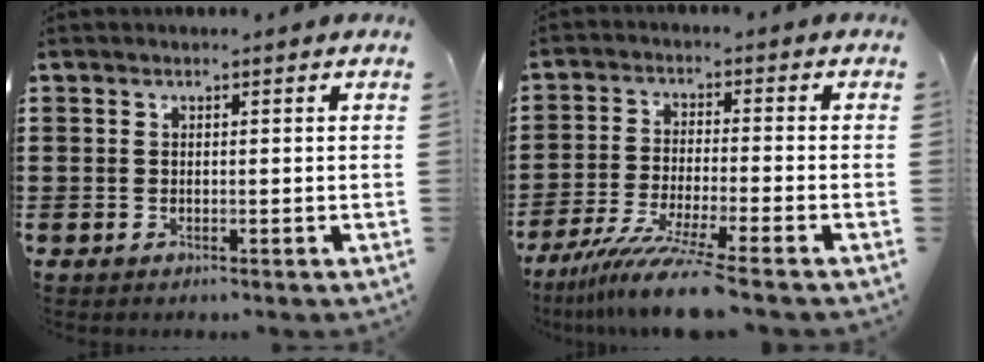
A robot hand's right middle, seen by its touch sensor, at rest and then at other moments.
{"total": 8.3, "force": [-6.9, -0.6, 4.6], "torque": [-0.102, -0.023, -0.135]}